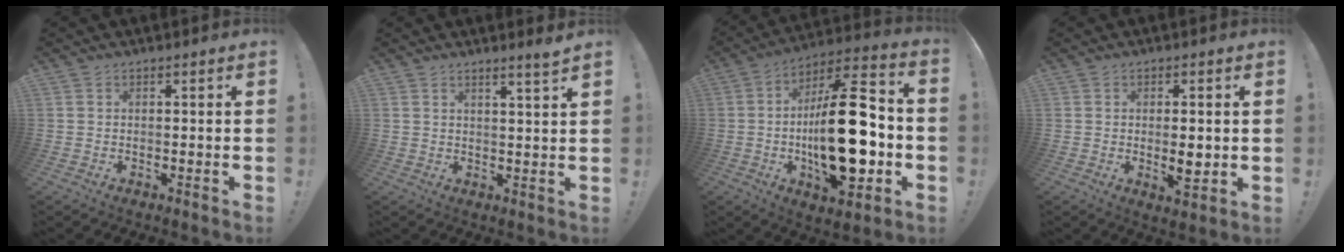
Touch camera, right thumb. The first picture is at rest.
{"total": 3.5, "force": [2.7, -0.6, 2.2], "torque": [-0.024, -0.025, 0.041]}
{"total": 28.3, "force": [-3.9, 11.3, 25.7], "torque": [-0.439, 0.019, -0.059]}
{"total": 5.4, "force": [-0.3, 1.9, 5.0], "torque": [-0.075, -0.008, -0.004]}